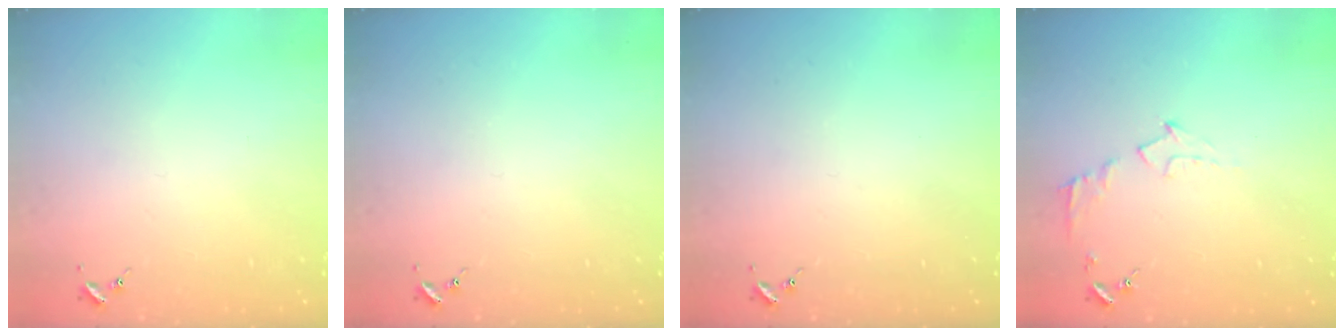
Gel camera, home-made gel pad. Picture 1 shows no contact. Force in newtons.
{"total": 0.0}
{"total": 0.0}
{"total": 7.0, "press": 7.0, "slide": 0.7}